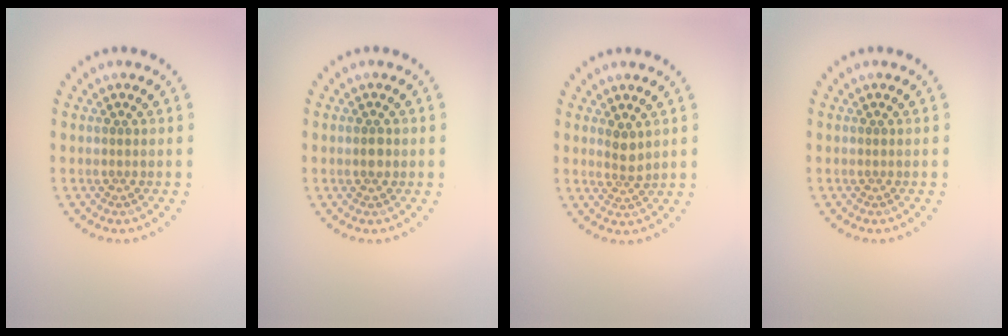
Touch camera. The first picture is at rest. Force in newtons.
{"total": 1.0, "press": 1.0, "slide": 0.1}
{"total": 1.7, "press": 1.4, "slide": 0.9}
{"total": 0.0}